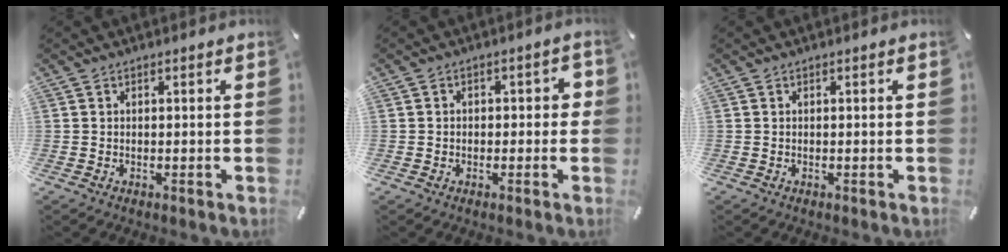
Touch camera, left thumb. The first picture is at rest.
{"total": 2.8, "force": [-1.1, 2.0, 1.5], "torque": [-0.020, 0.010, -0.027]}
{"total": 0.0}